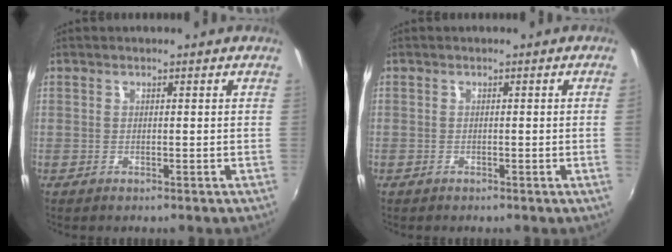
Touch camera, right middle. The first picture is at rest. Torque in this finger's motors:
{"motor_torque": [0.91, -1.23, -0.34, -0.21]}